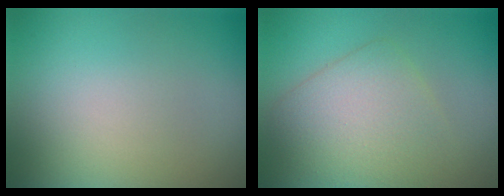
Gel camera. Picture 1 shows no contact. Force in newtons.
{"total": 5.0, "press": 5.0, "slide": 0.2}